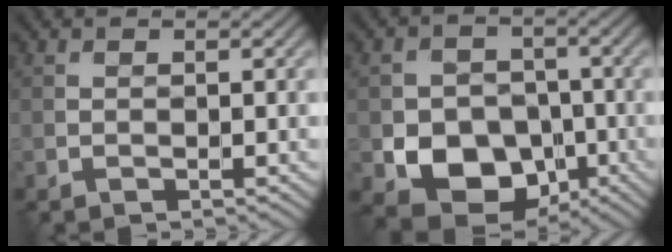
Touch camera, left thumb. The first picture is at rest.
{"total": 8.9, "force": [-3.1, 6.9, 4.7], "torque": [-0.093, -0.023, -0.059]}